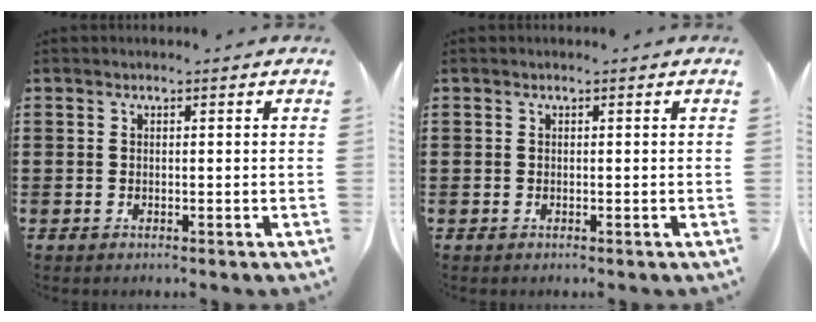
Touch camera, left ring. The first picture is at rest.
{"total": 0.0}